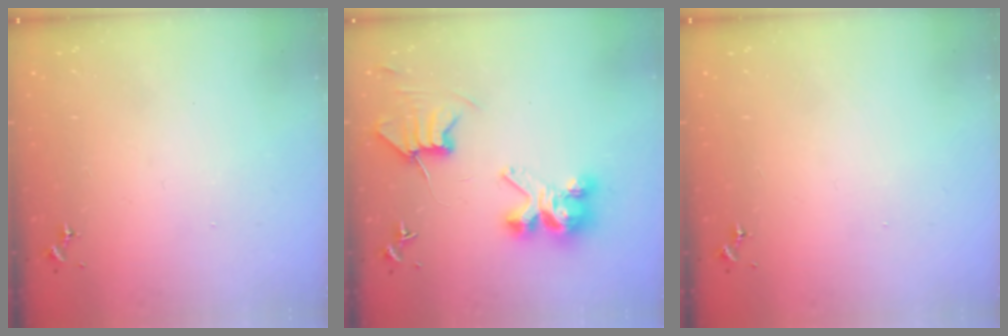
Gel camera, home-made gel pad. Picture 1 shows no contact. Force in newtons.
{"total": 9.5, "press": 9.5, "slide": 0.6}
{"total": 0.0}